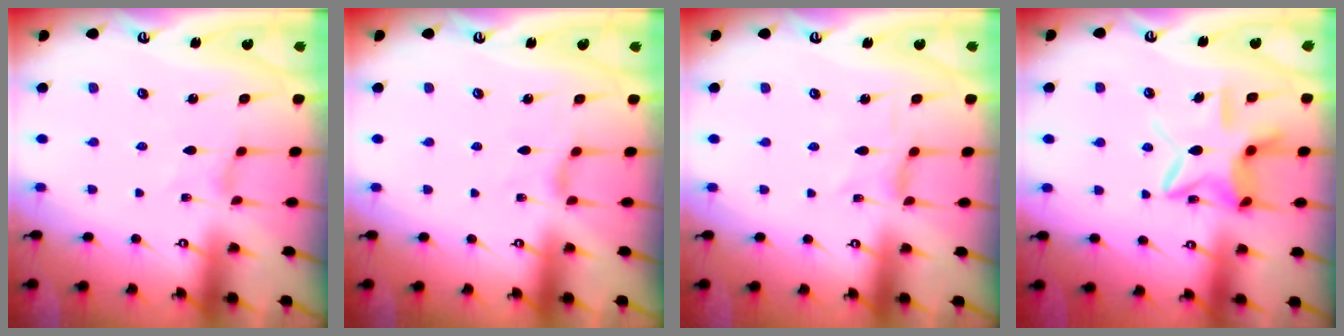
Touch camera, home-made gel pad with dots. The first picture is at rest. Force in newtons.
{"total": 2.0, "press": 2.0, "slide": 0.3}
{"total": 0.7, "press": 0.7, "slide": 0.2}
{"total": 12.5, "press": 12.5, "slide": 1.0}